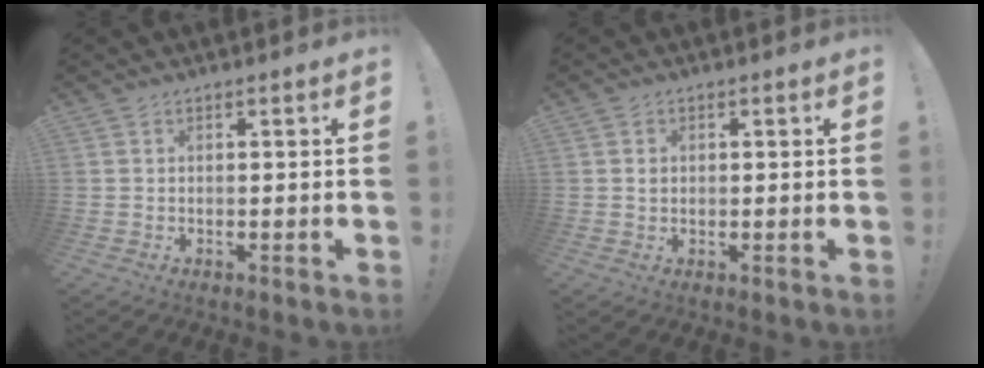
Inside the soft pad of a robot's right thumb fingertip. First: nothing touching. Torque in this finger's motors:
{"motor_torque": [0.18, -0.23, 0.09, 0.28, 0.01]}